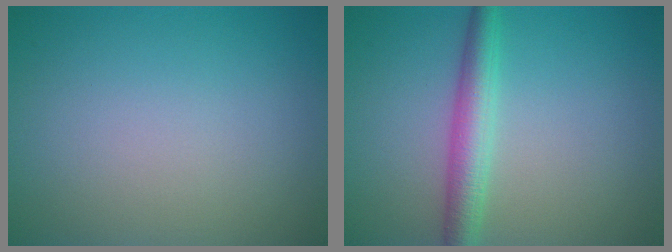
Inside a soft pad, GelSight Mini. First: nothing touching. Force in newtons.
{"total": 3.5, "press": 3.5, "slide": 0.1}